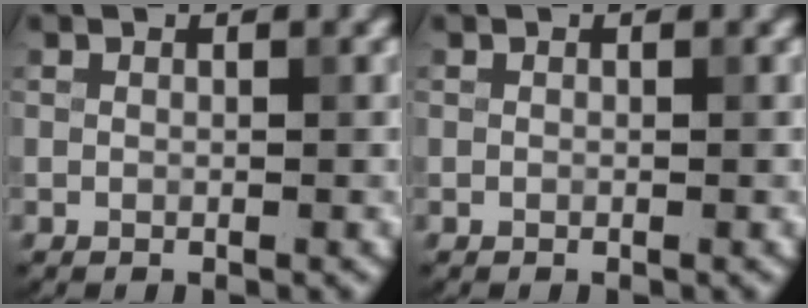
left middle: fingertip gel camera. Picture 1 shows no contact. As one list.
[{"total": 0.0}]